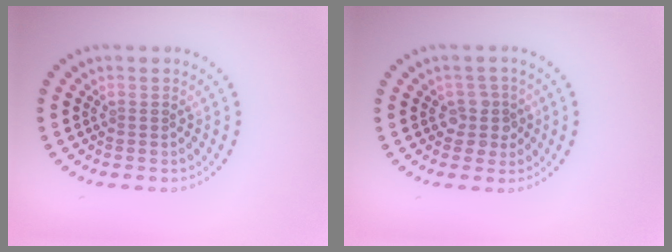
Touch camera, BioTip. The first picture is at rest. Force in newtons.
{"total": 2.3, "press": 1.9, "slide": 1.3}